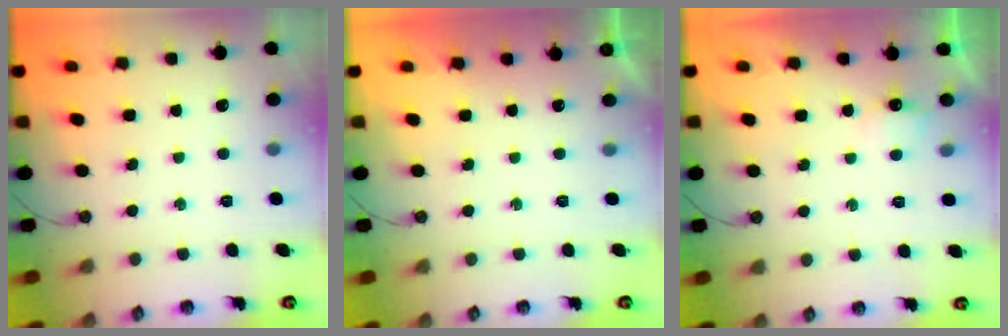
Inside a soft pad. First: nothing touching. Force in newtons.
{"total": 0.0}
{"total": 5.2, "press": 5.1, "slide": 1.0}